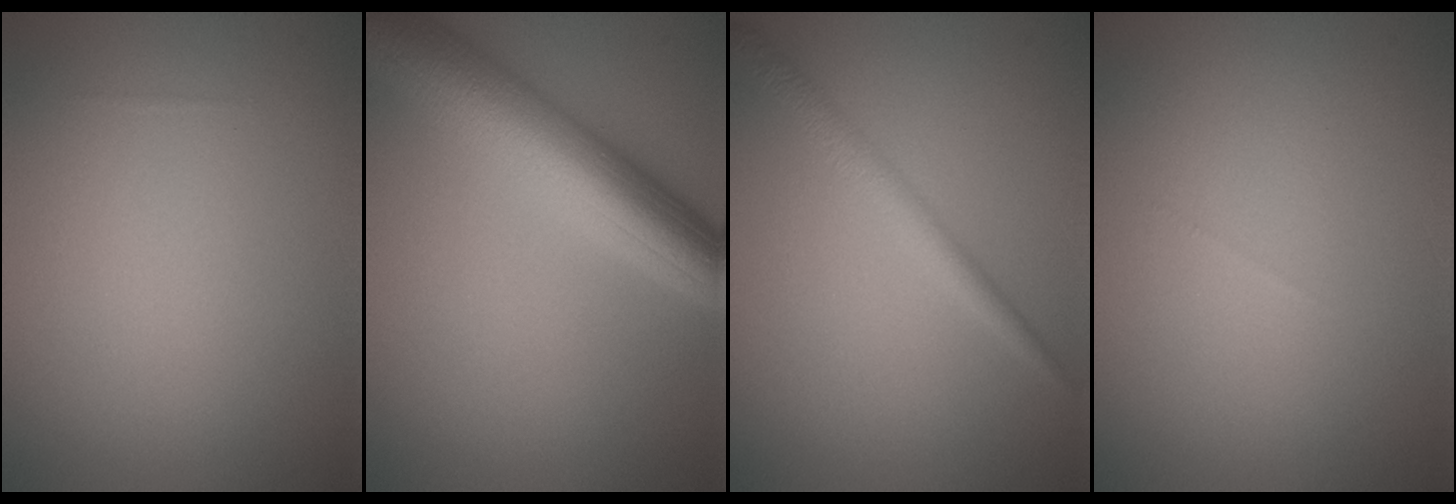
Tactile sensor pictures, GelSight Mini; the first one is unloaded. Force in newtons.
{"total": 8.5, "press": 8.5, "slide": 0.3}
{"total": 2.0, "press": 2.0, "slide": 0.0}
{"total": 0.0}